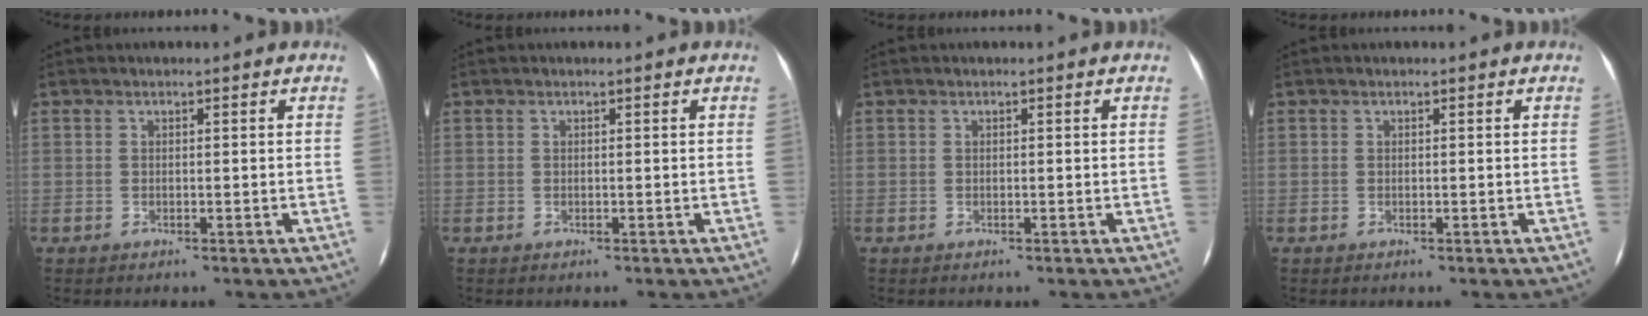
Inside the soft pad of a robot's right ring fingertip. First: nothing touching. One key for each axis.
{"total": 0.0}
{"total": 0.0}
{"total": 0.0}